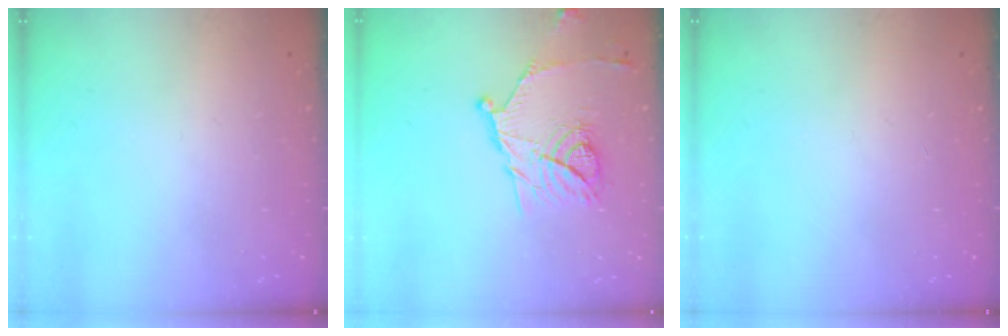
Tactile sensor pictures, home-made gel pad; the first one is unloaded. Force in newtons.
{"total": 14.1, "press": 14.1, "slide": 0.2}
{"total": 0.0}